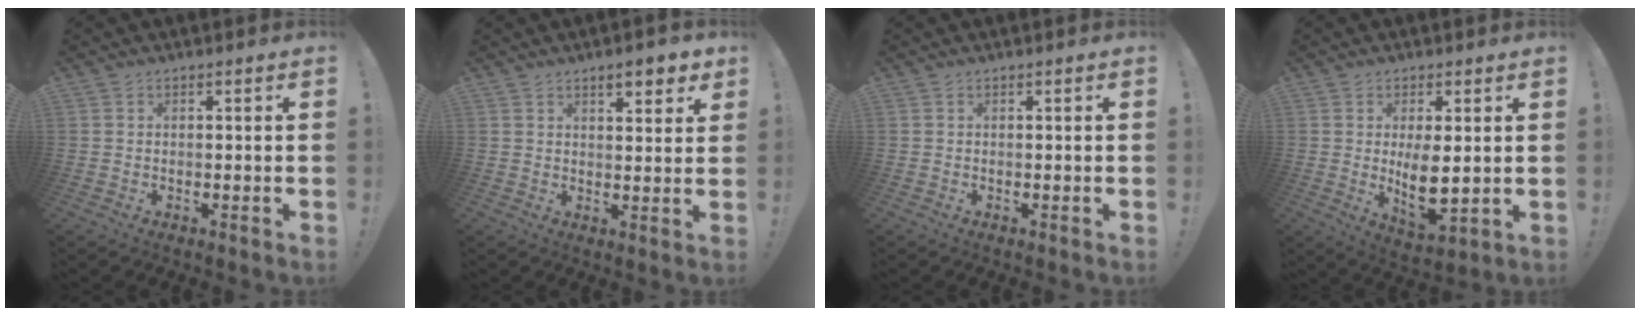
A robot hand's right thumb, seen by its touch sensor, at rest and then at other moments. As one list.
[{"total": 6.2, "force": [4.2, 2.1, 4.1], "torque": [-0.039, -0.025, 0.065]}, {"total": 0.0}, {"total": 9.1, "force": [1.1, 4.0, 8.1], "torque": [-0.122, -0.026, 0.023]}]